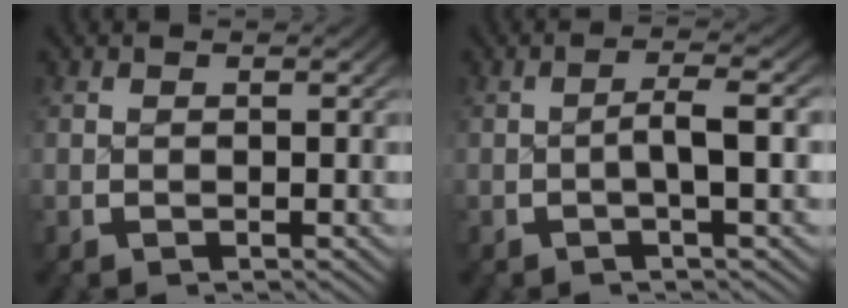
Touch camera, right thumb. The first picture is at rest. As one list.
[{"total": 2.7, "force": [-0.4, 0.4, 2.7], "torque": [-0.053, 0.007, -0.010]}]